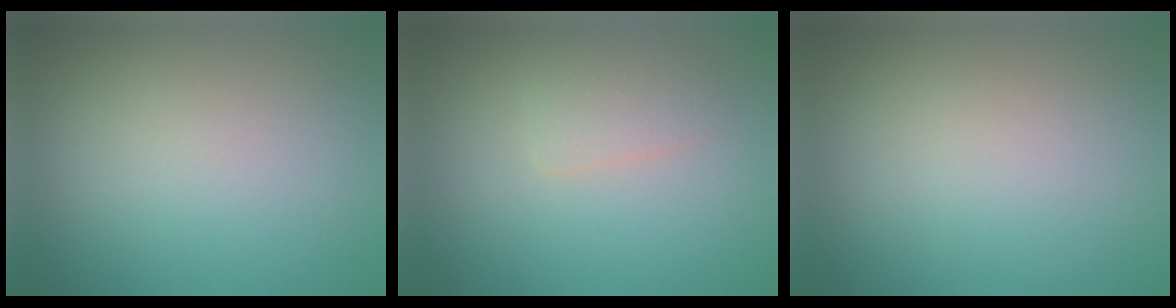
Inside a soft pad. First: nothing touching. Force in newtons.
{"total": 1.9, "press": 1.9, "slide": 0.0}
{"total": 0.0}